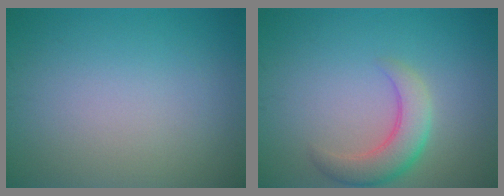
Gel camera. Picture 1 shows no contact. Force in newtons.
{"total": 4.1, "press": 4.1, "slide": 0.3}